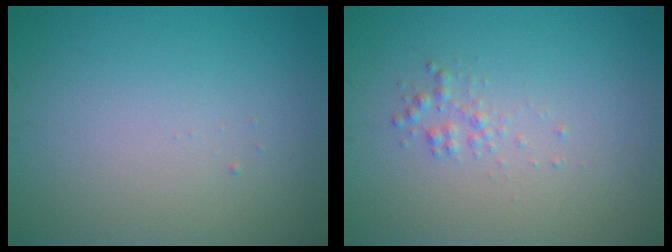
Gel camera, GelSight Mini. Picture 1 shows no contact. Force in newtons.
{"total": 1.2, "press": 1.2, "slide": 0.0}